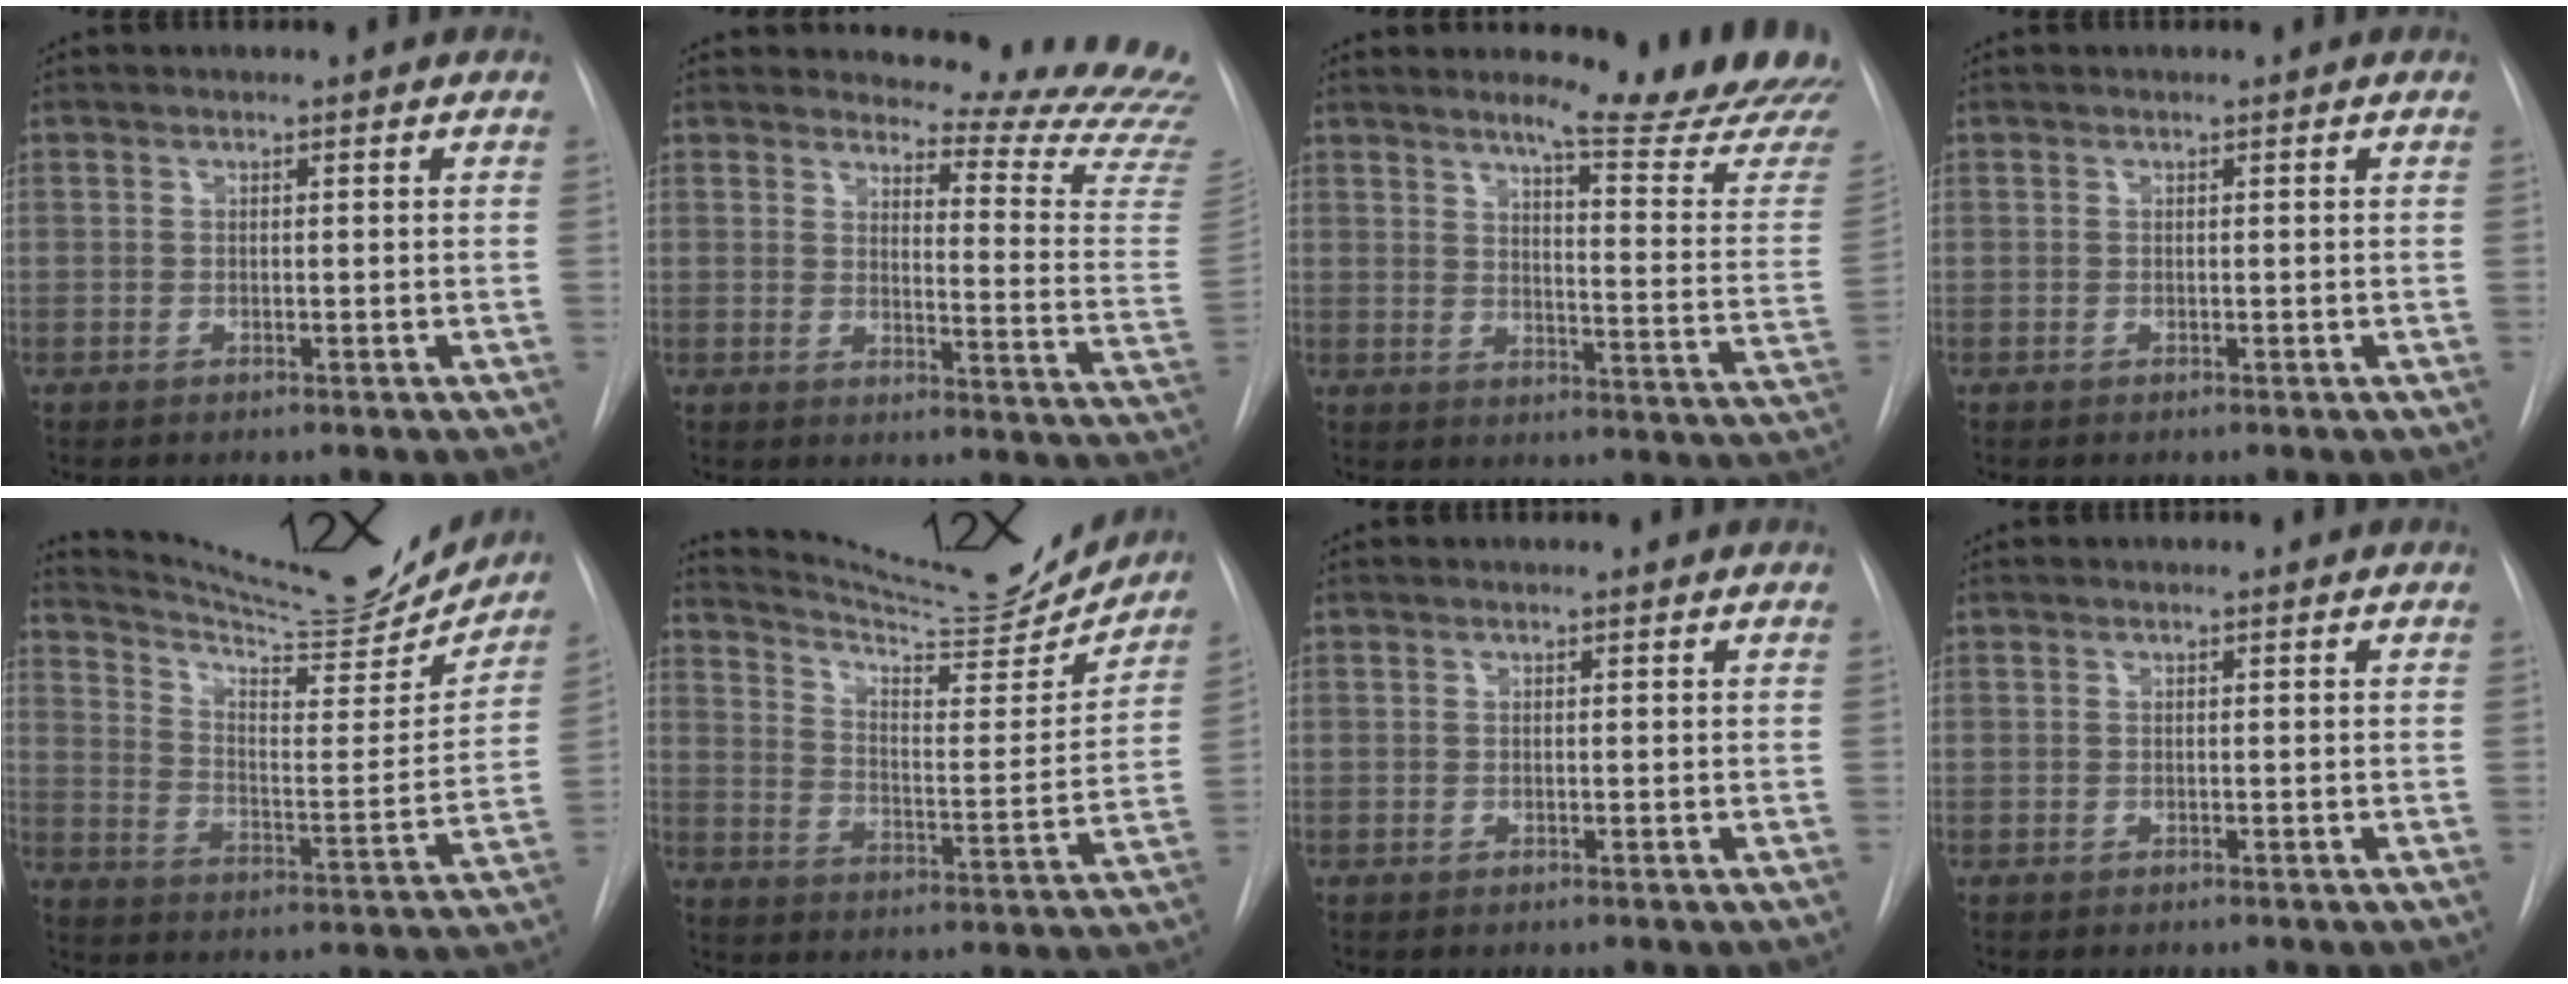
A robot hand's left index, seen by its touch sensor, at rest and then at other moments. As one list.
[{"total": 17.6, "force": [17.3, 0.8, 3.0], "torque": [-0.021, -0.161, 0.175]}, {"total": 17.8, "force": [16.5, -1.1, 6.5], "torque": [-0.091, -0.134, 0.190]}, {"total": 0.0}, {"total": 21.9, "force": [20.5, 2.2, 7.2], "torque": [-0.121, -0.055, 0.289]}, {"total": 19.2, "force": [18.4, 1.4, 5.2], "torque": [-0.090, -0.058, 0.258]}, {"total": 0.0}, {"total": 0.0}]